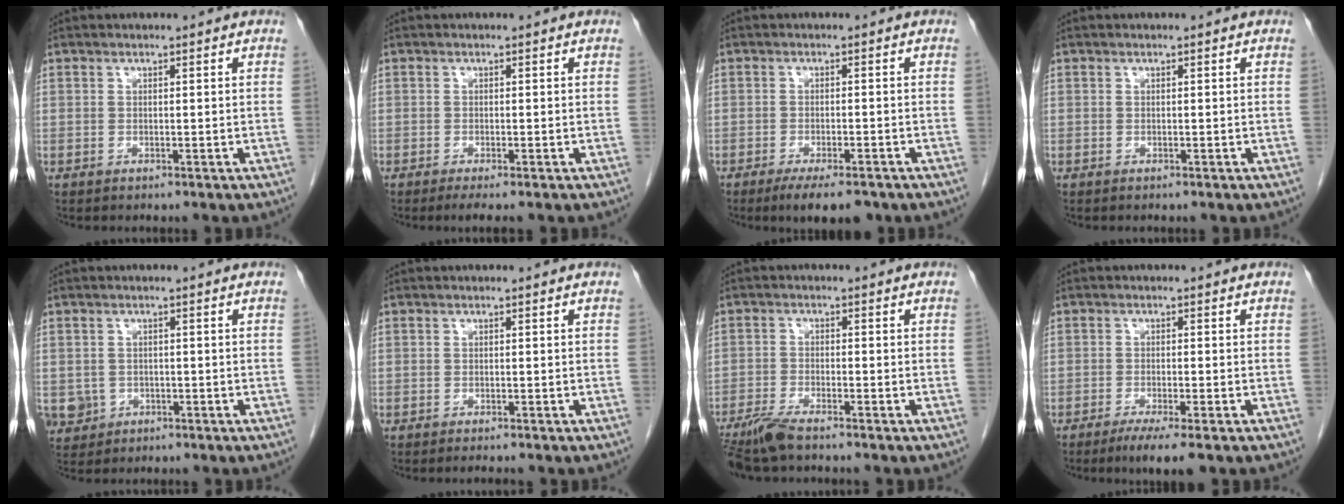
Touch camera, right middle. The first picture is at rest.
{"total": 2.3, "force": [-1.7, 0.1, 1.6], "torque": [-0.023, -0.006, -0.026]}
{"total": 6.7, "force": [-5.0, 1.7, 4.2], "torque": [-0.057, -0.010, -0.073]}
{"total": 0.0}
{"total": 5.0, "force": [-1.5, 4.7, 0.8], "torque": [-0.024, 0.003, -0.019]}
{"total": 1.3, "force": [-1.1, 0.0, 0.6], "torque": [-0.009, -0.003, -0.013]}
{"total": 5.1, "force": [-4.2, 0.4, 2.8], "torque": [-0.056, -0.015, -0.081]}
{"total": 4.8, "force": [-3.2, 0.2, 3.6], "torque": [-0.057, -0.013, -0.052]}